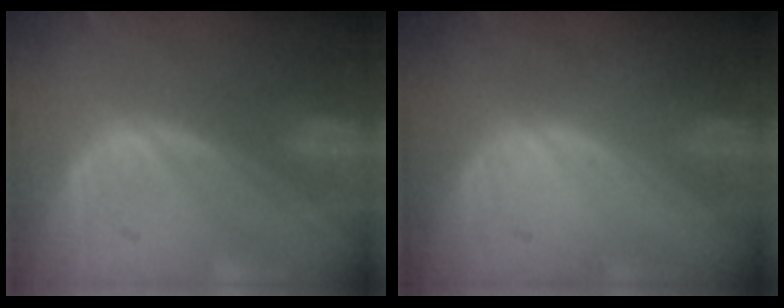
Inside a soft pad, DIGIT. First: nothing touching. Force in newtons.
{"total": 0.0}